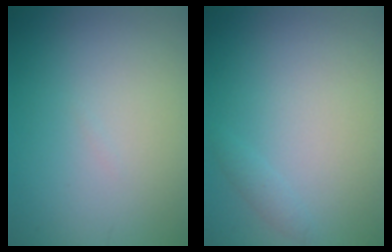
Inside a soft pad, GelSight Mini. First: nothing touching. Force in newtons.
{"total": 0.8, "press": 0.8, "slide": 0.0}